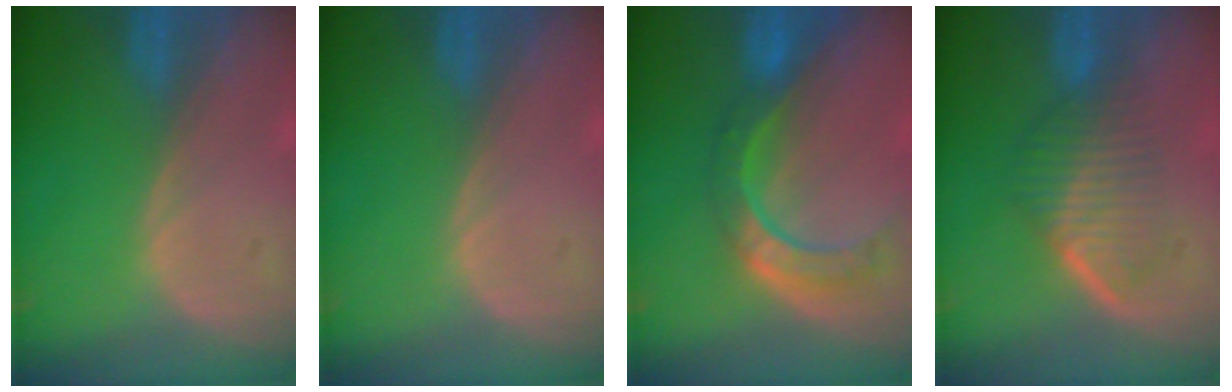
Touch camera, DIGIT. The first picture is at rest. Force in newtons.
{"total": 0.0}
{"total": 8.7, "press": 7.3, "slide": 4.7}
{"total": 6.9, "press": 6.0, "slide": 3.4}